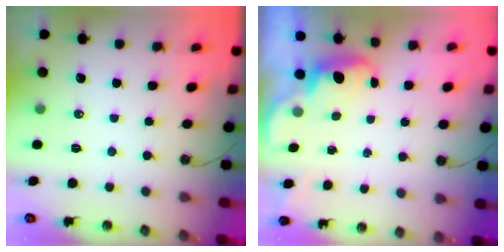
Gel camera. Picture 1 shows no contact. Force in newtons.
{"total": 2.5, "press": 2.4, "slide": 0.7}